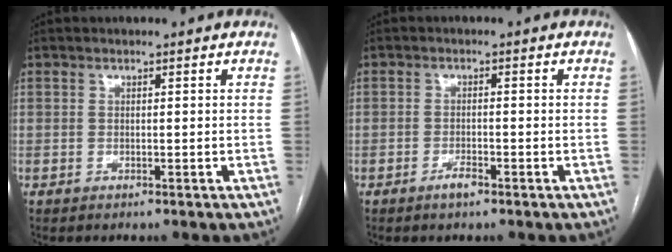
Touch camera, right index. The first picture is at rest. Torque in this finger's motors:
{"motor_torque": [0.39, -0.24, 0.17, 0.01]}